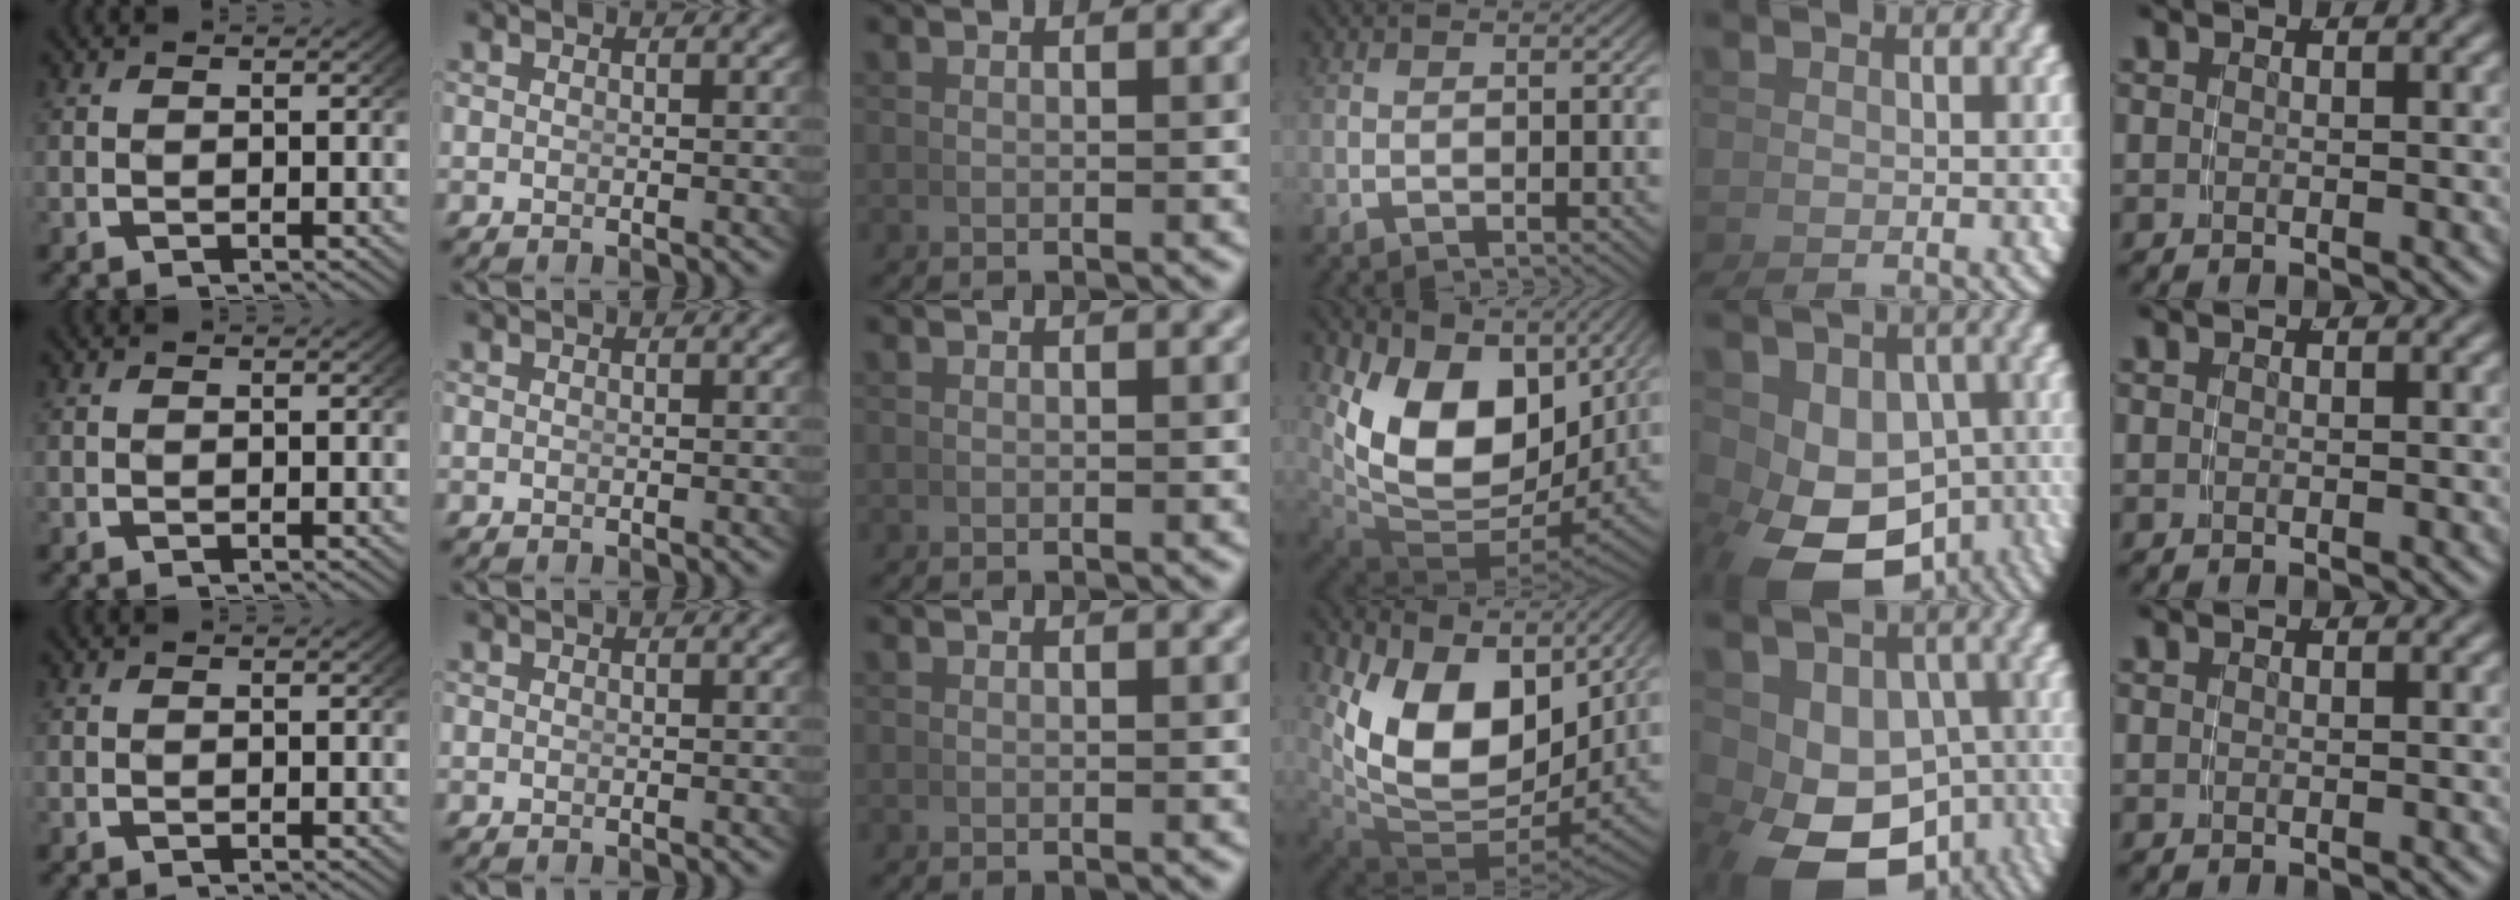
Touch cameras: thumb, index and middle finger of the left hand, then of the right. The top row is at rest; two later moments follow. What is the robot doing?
{"motion": "grasp_and_lifting", "object": "coin"}